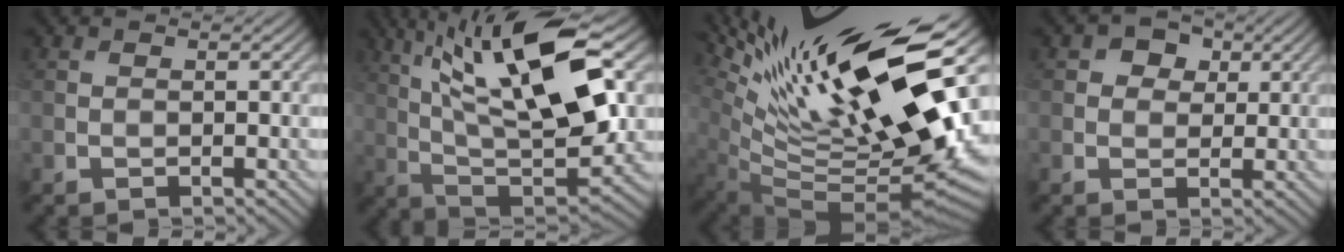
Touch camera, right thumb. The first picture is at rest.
{"total": 16.8, "force": [5.9, 5.4, 14.7], "torque": [-0.275, 0.007, 0.103]}
{"total": 18.9, "force": [6.7, 6.0, 16.6], "torque": [-0.278, 0.013, 0.125]}
{"total": 3.4, "force": [1.1, 2.8, 1.6], "torque": [-0.024, 0.004, 0.010]}